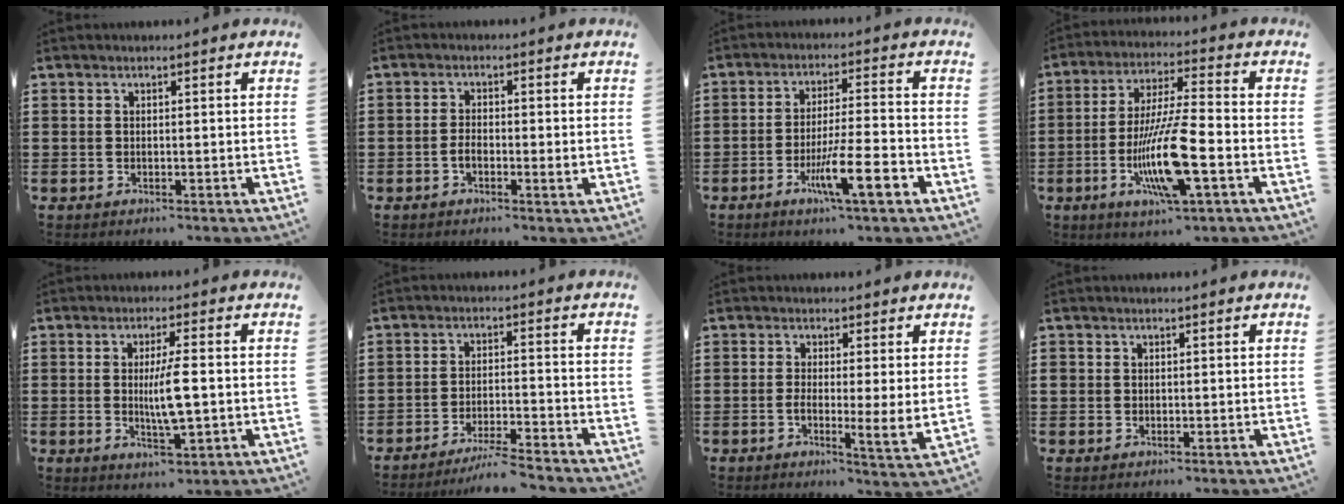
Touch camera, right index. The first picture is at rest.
{"total": 2.7, "force": [-0.7, 0.8, 2.4], "torque": [-0.052, -0.003, -0.014]}
{"total": 9.4, "force": [-4.5, 1.2, 8.2], "torque": [-0.141, -0.003, -0.078]}
{"total": 13.3, "force": [-4.3, 2.3, 12.3], "torque": [-0.252, -0.011, -0.084]}
{"total": 6.7, "force": [-0.5, 1.7, 6.5], "torque": [-0.127, -0.005, -0.013]}
{"total": 4.6, "force": [-4.3, -0.5, 1.6], "torque": [-0.036, -0.013, -0.086]}
{"total": 3.9, "force": [0.3, 0.6, 3.8], "torque": [-0.066, -0.008, 0.004]}
{"total": 0.8, "force": [0.1, 0.8, 0.2], "torque": [-0.005, 0.005, 0.001]}